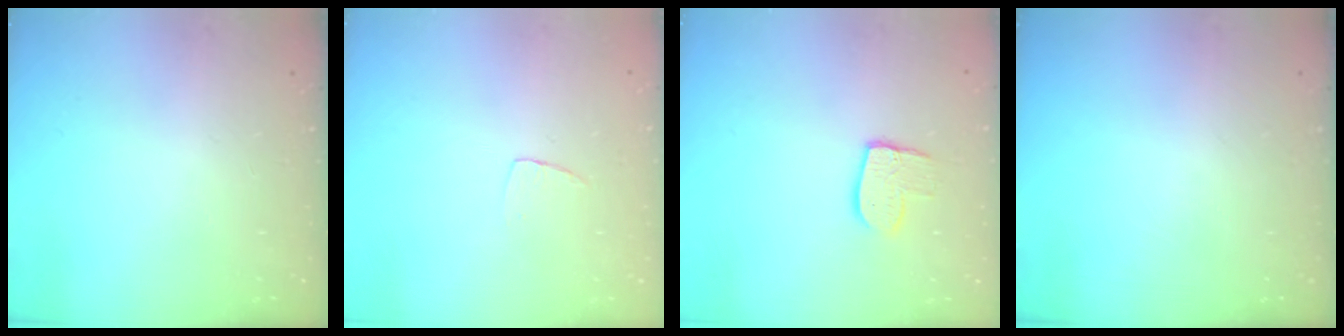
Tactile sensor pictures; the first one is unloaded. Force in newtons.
{"total": 3.3, "press": 3.3, "slide": 0.2}
{"total": 8.9, "press": 8.8, "slide": 0.5}
{"total": 0.0}